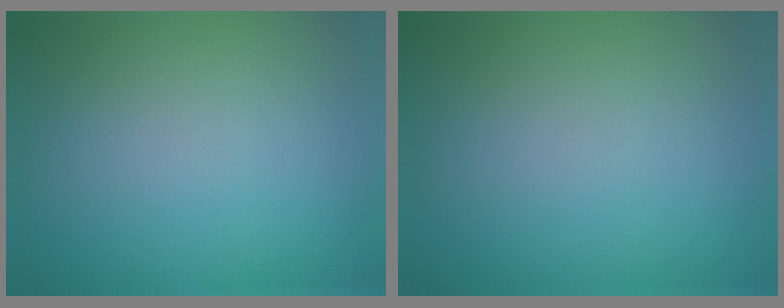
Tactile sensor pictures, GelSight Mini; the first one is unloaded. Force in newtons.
{"total": 0.0}